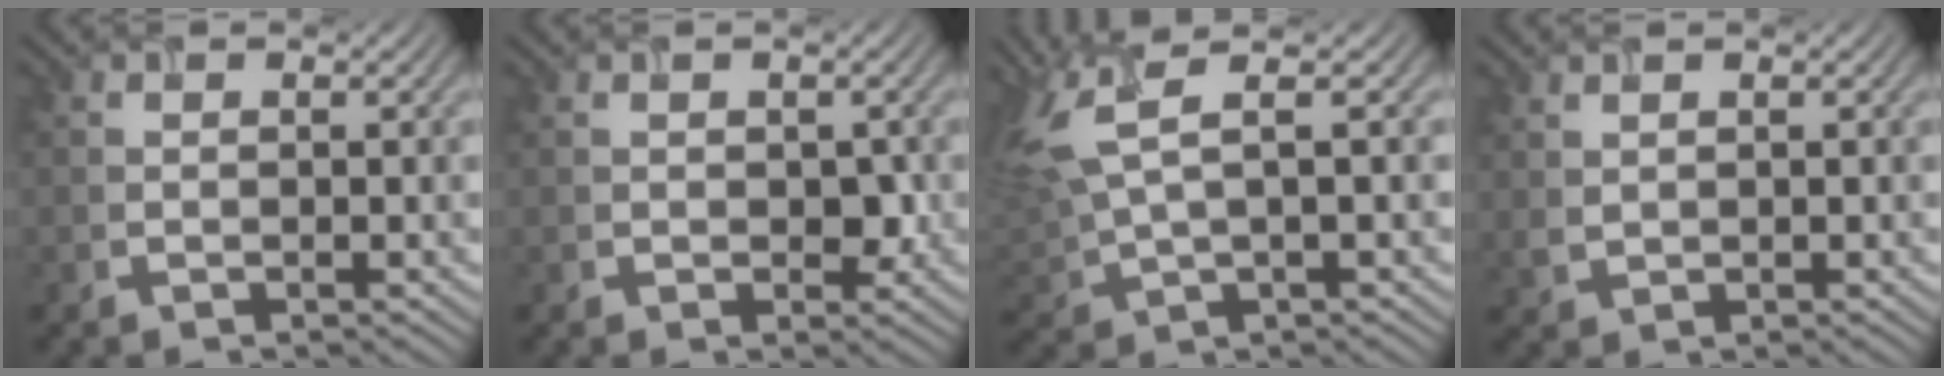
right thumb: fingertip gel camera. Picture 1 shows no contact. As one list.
[{"total": 2.3, "force": [0.0, 1.4, 1.8], "torque": [-0.034, -0.003, 0.002]}, {"total": 8.0, "force": [3.7, 2.2, 6.8], "torque": [-0.174, 0.016, 0.069]}, {"total": 1.1, "force": [0.8, 0.4, 0.5], "torque": [-0.018, 0.000, 0.022]}]